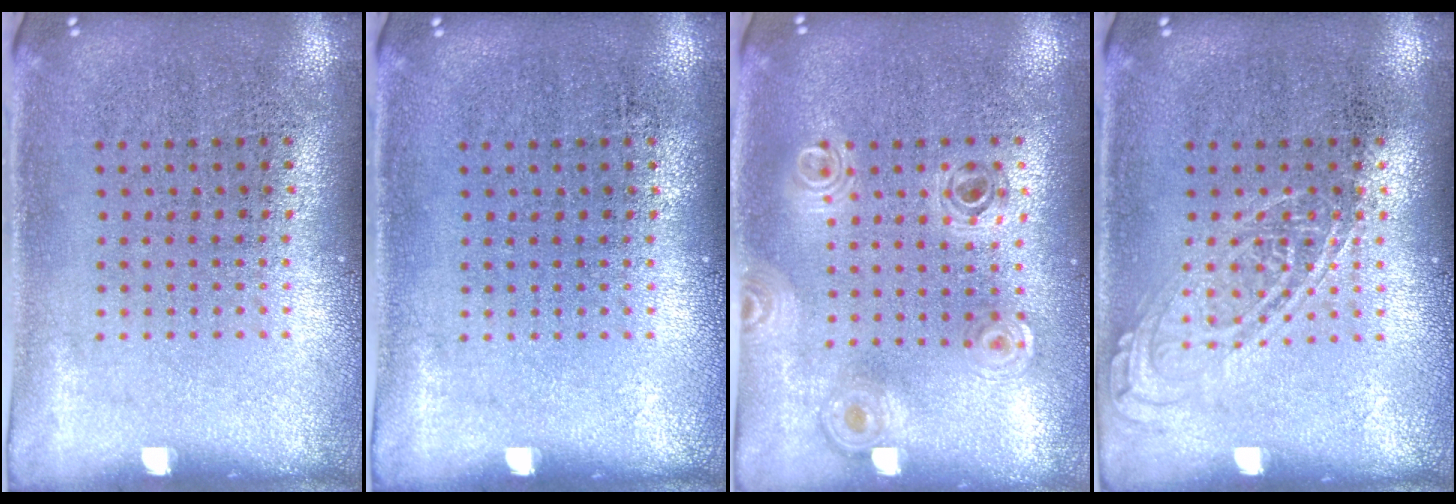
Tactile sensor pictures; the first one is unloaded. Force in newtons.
{"total": 0.0}
{"total": 0.9, "press": 0.9, "slide": 0.0}
{"total": 1.8, "press": 1.8, "slide": 0.2}